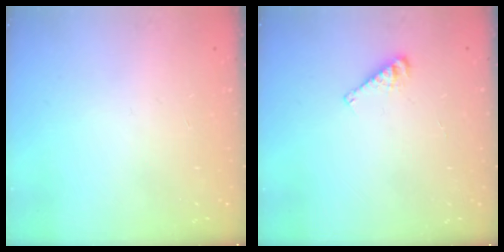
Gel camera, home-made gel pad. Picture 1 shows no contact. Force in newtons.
{"total": 5.6, "press": 5.6, "slide": 0.2}